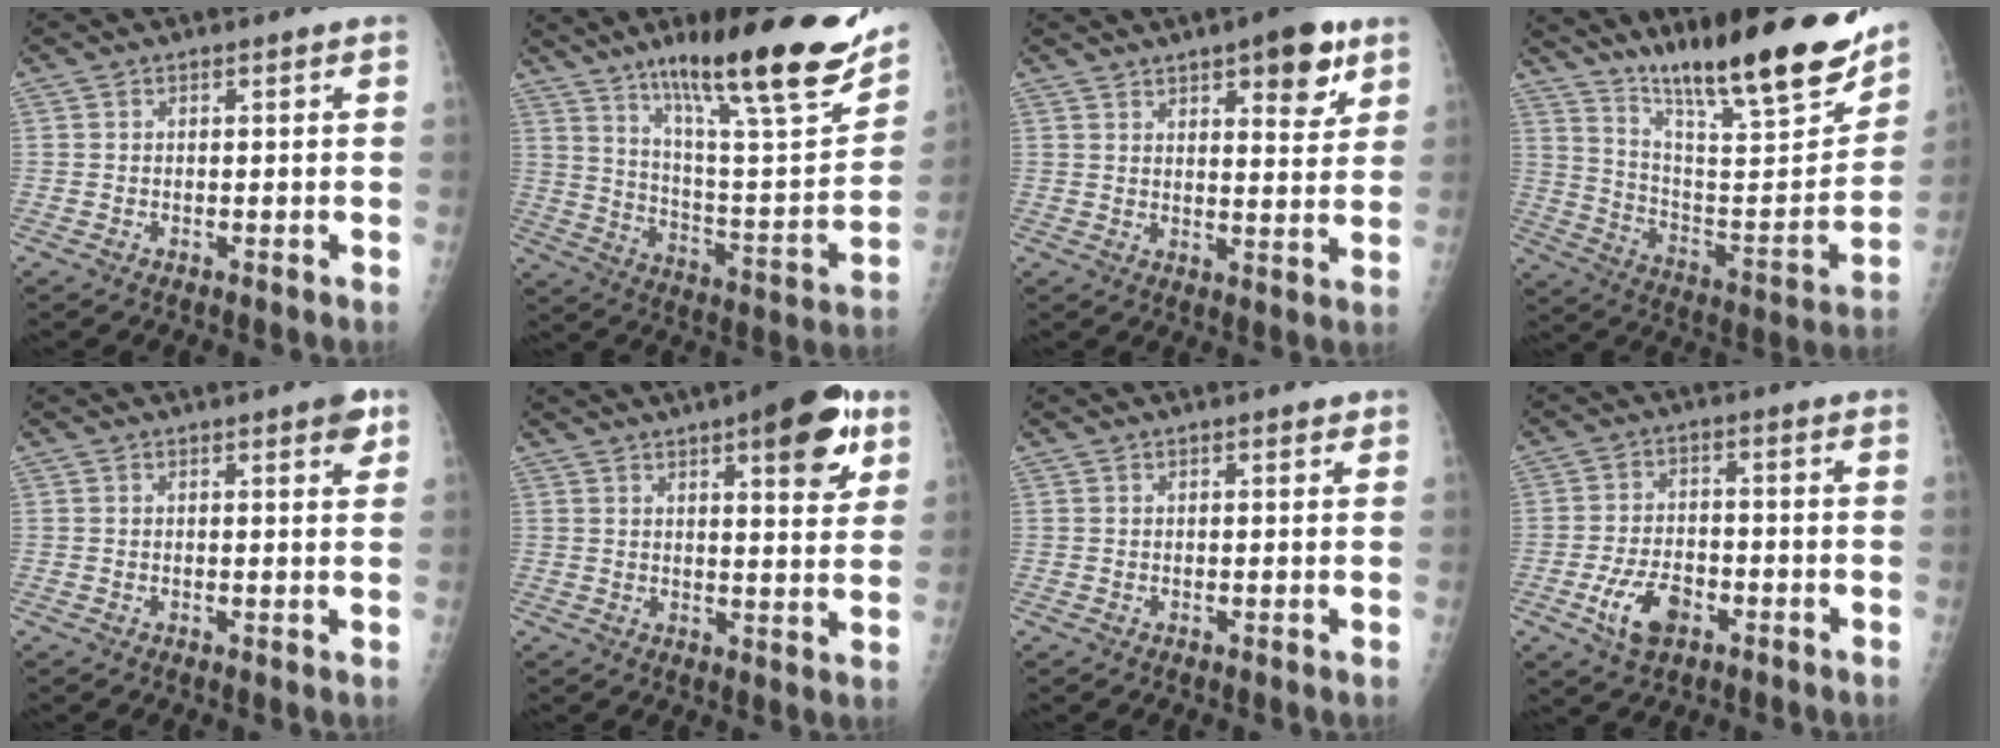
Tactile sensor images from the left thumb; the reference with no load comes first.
{"total": 26.5, "force": [17.1, 4.8, 19.6], "torque": [-0.278, -0.065, 0.277]}
{"total": 10.4, "force": [5.9, 3.7, 7.7], "torque": [-0.079, -0.028, 0.080]}
{"total": 25.5, "force": [18.3, 4.4, 17.2], "torque": [-0.246, -0.083, 0.299]}
{"total": 3.4, "force": [1.9, 0.8, 2.6], "torque": [-0.027, -0.007, 0.021]}
{"total": 17.8, "force": [9.3, 5.3, 14.3], "torque": [-0.164, -0.033, 0.125]}
{"total": 1.3, "force": [0.8, 0.4, 0.9], "torque": [-0.011, -0.001, 0.010]}
{"total": 7.8, "force": [-3.5, 4.5, 5.4], "torque": [-0.094, 0.019, -0.059]}